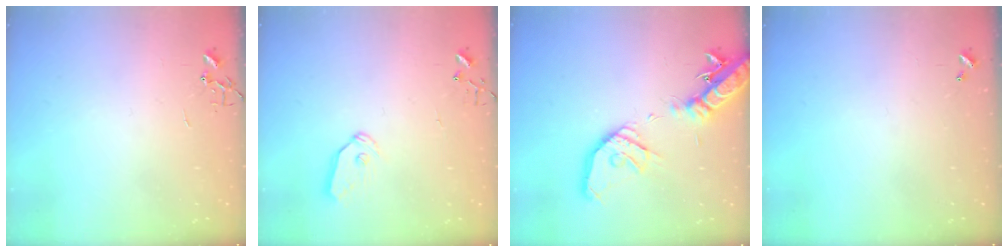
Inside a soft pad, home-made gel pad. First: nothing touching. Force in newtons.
{"total": 7.2, "press": 7.2, "slide": 0.4}
{"total": 20.7, "press": 20.4, "slide": 3.6}
{"total": 0.0}